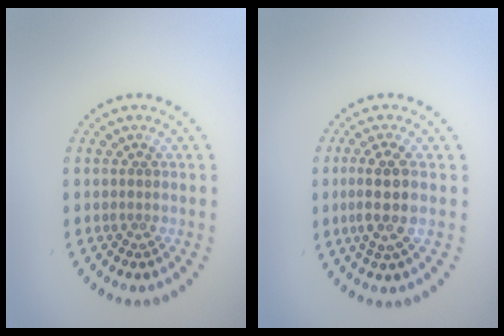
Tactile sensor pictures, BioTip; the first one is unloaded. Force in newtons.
{"total": 3.3, "press": 3.0, "slide": 1.5}